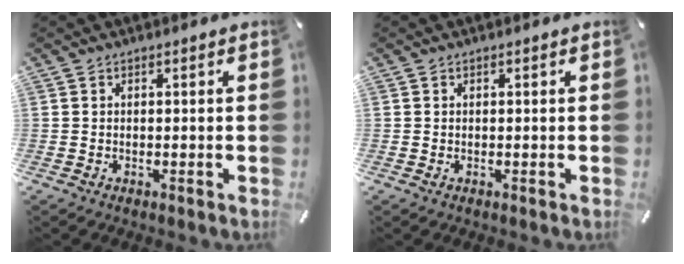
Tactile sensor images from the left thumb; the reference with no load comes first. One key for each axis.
{"total": 0.0}